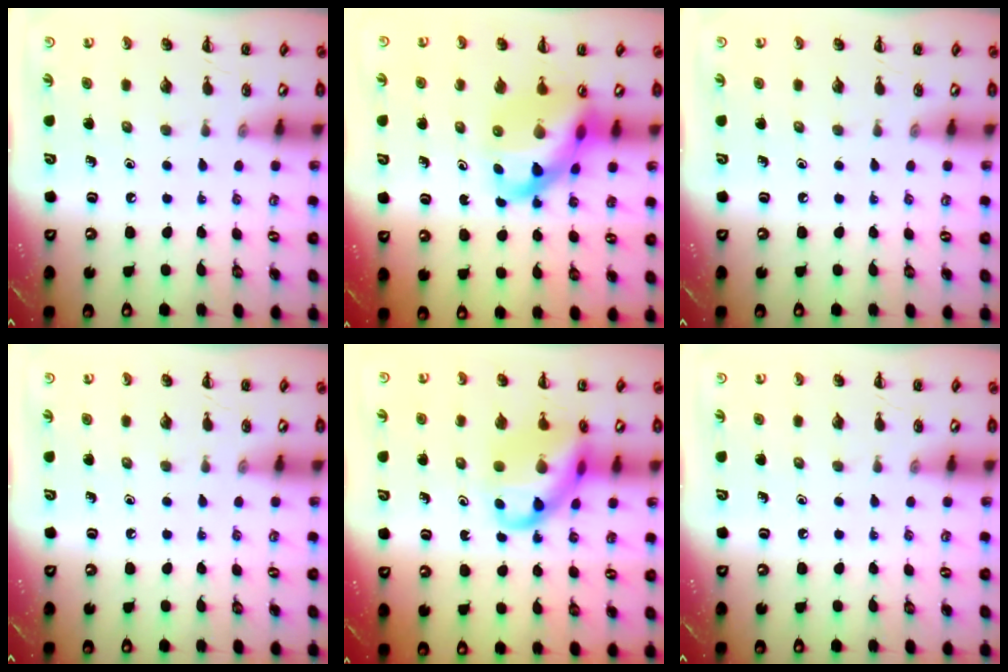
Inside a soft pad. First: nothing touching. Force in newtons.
{"total": 12.2, "press": 11.7, "slide": 3.2}
{"total": 0.0}
{"total": 0.0}
{"total": 13.6, "press": 13.1, "slide": 3.4}
{"total": 0.0}